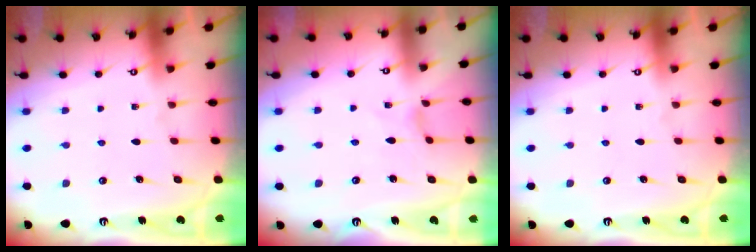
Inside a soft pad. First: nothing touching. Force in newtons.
{"total": 0.0}
{"total": 0.0}